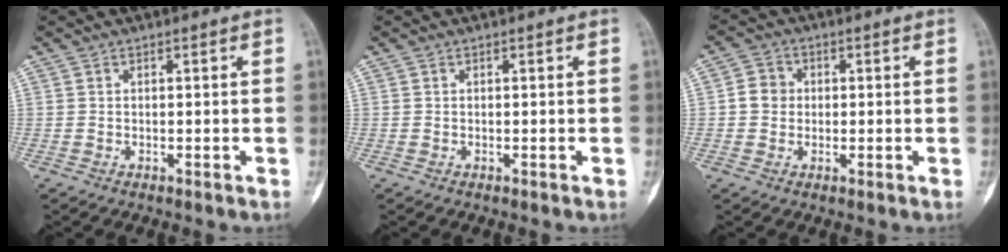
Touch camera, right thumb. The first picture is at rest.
{"total": 0.0}
{"total": 4.1, "force": [0.2, 3.8, 1.6], "torque": [-0.011, 0.007, -0.004]}